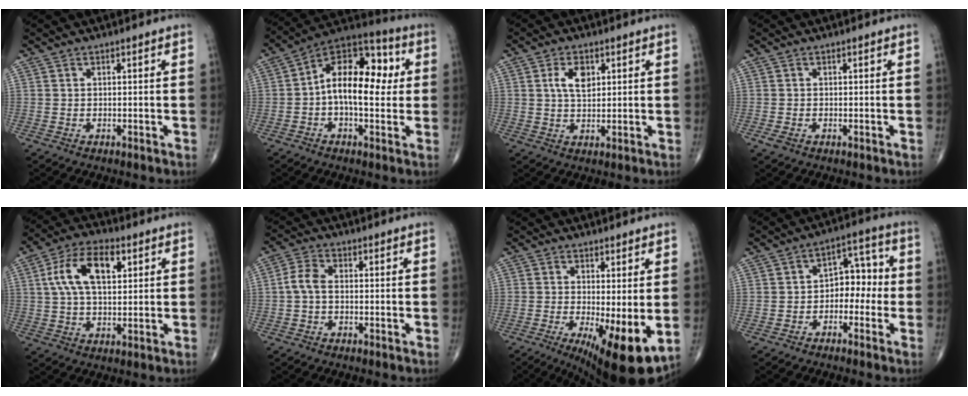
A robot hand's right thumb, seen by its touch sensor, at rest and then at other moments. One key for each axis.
{"total": 16.5, "fx": 1.0, "fy": 9.0, "fz": 13.7, "tx": -0.187, "ty": 0.039, "tz": 0.005}
{"total": 5.2, "fx": 1.7, "fy": 3.0, "fz": 3.9, "tx": -0.060, "ty": -0.005, "tz": 0.031}
{"total": 1.3, "fx": -0.5, "fy": 0.8, "fz": 0.9, "tx": -0.024, "ty": -0.002, "tz": -0.010}
{"total": 11.7, "fx": 3.4, "fy": 6.1, "fz": 9.4, "tx": -0.169, "ty": 0.011, "tz": 0.058}
{"total": 3.9, "fx": -0.5, "fy": 2.3, "fz": 3.1, "tx": -0.064, "ty": 0.012, "tz": -0.016}
{"total": 11.9, "fx": -2.4, "fy": 3.3, "fz": 11.2, "tx": -0.170, "ty": -0.024, "tz": -0.026}
{"total": 7.7, "fx": -1.4, "fy": 5.3, "fz": 5.4, "tx": -0.040, "ty": 0.040, "tz": -0.036}